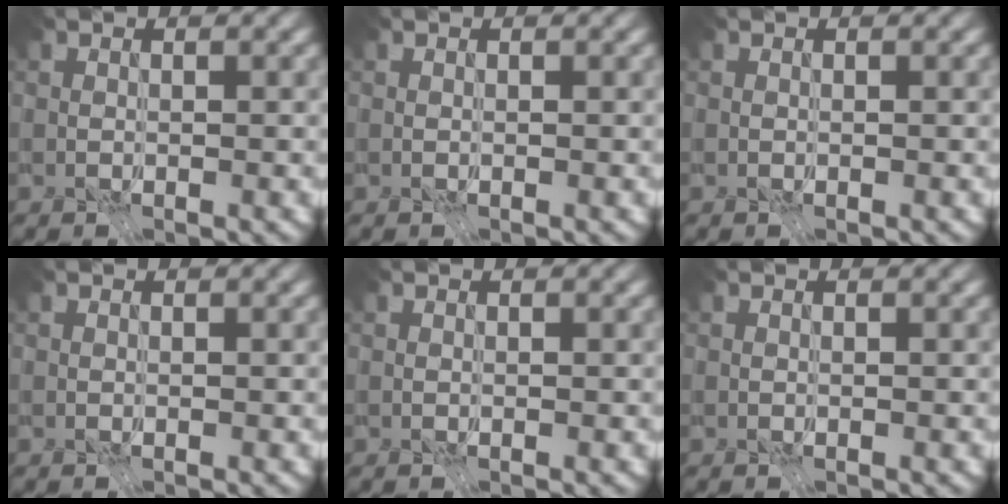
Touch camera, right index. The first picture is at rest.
{"total": 0.0}
{"total": 0.0}
{"total": 0.0}
{"total": 0.0}
{"total": 0.0}